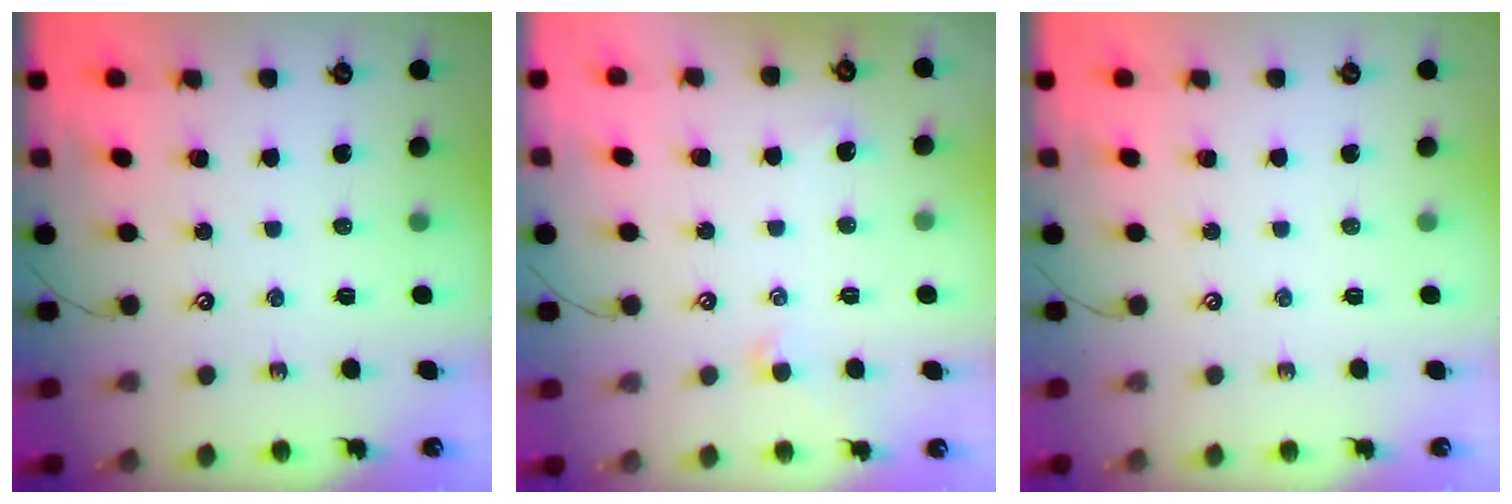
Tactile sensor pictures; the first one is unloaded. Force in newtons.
{"total": 0.9, "press": 0.7, "slide": 0.6}
{"total": 0.0}